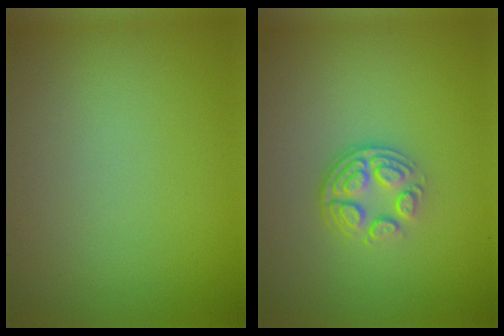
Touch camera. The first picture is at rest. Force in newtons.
{"total": 3.7, "press": 2.6, "slide": 2.6}